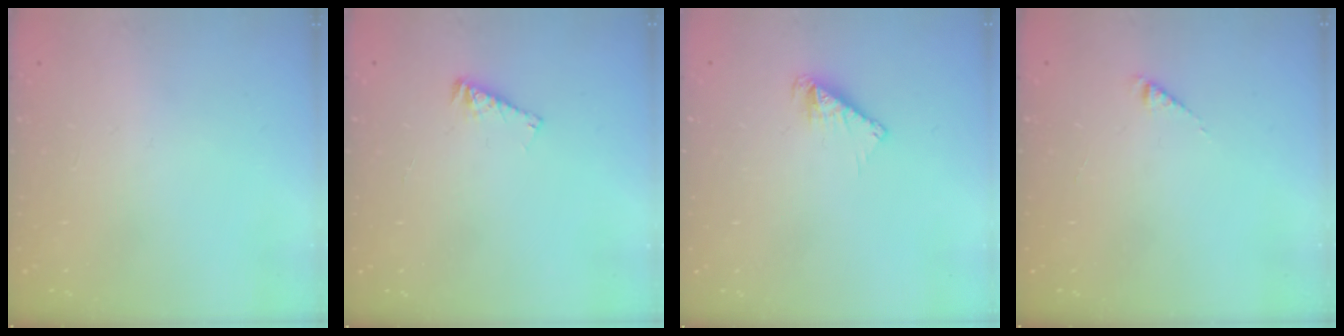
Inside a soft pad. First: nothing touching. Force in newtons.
{"total": 3.8, "press": 3.8, "slide": 0.3}
{"total": 3.9, "press": 3.9, "slide": 0.2}
{"total": 2.5, "press": 2.4, "slide": 0.4}